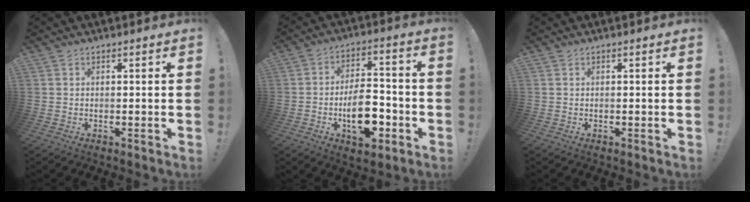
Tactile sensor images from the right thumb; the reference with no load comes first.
{"total": 14.5, "force": [-4.5, 8.1, 11.2], "torque": [-0.177, 0.022, -0.072]}
{"total": 0.0}